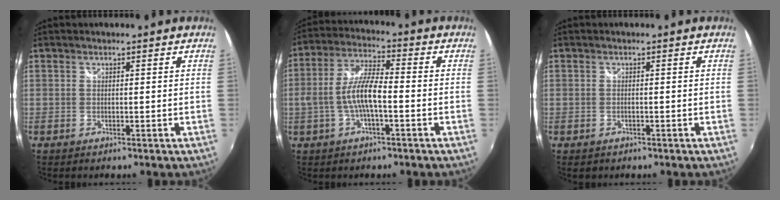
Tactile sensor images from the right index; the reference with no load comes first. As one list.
[{"total": 8.8, "force": [-2.3, 2.2, 8.2], "torque": [-0.171, 0.007, -0.040]}, {"total": 1.2, "force": [-0.6, 0.9, 0.6], "torque": [-0.014, -0.003, -0.008]}]